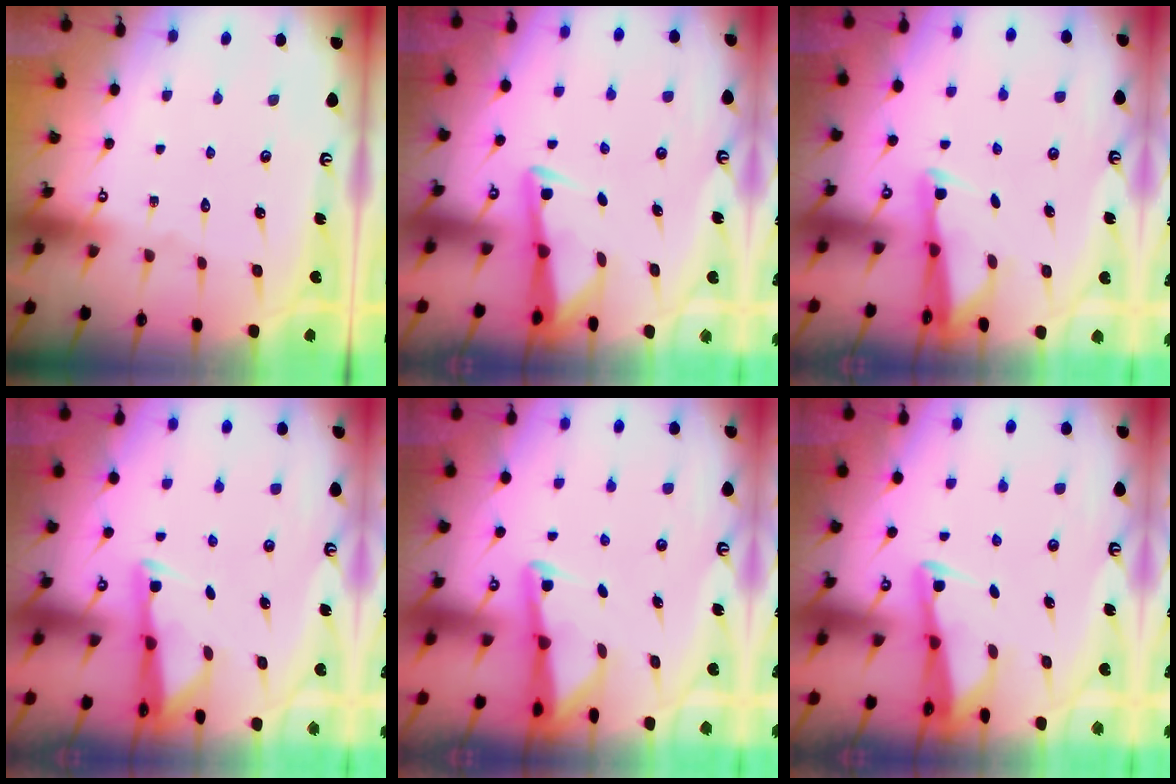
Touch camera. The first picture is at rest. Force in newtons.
{"total": 3.1, "press": 3.1, "slide": 0.4}
{"total": 2.7, "press": 2.6, "slide": 0.8}
{"total": 2.9, "press": 2.9, "slide": 0.4}
{"total": 2.9, "press": 2.9, "slide": 0.3}
{"total": 2.8, "press": 2.8, "slide": 0.3}